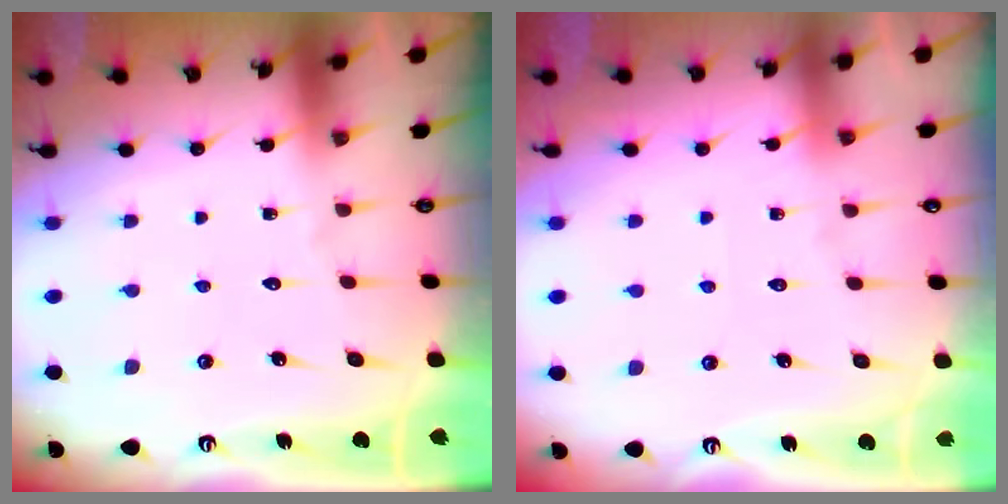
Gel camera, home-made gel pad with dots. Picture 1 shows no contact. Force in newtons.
{"total": 3.3, "press": 3.2, "slide": 0.5}